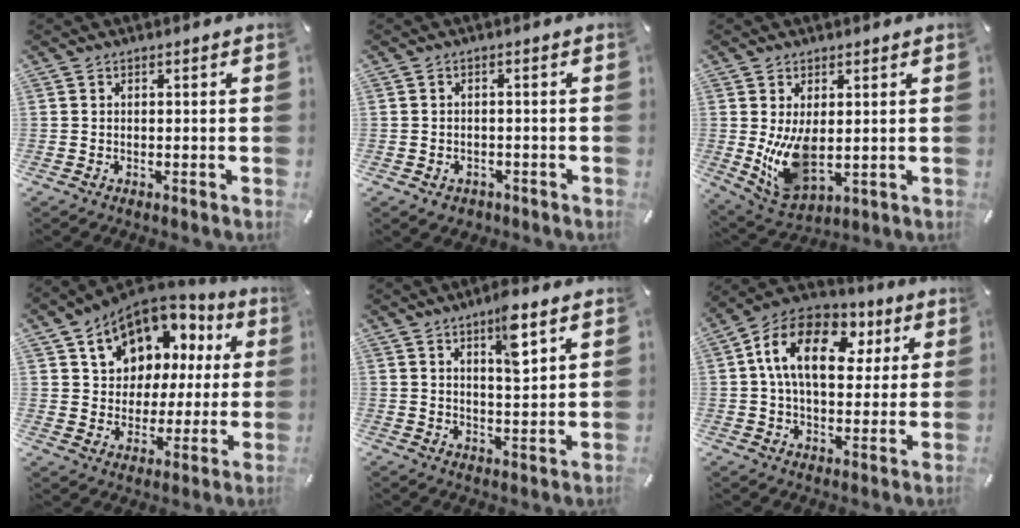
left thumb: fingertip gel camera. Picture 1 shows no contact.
{"total": 2.4, "force": [-1.3, 1.9, 0.7], "torque": [-0.010, 0.006, -0.026]}
{"total": 11.1, "force": [0.8, 6.7, 8.8], "torque": [-0.174, -0.018, 0.020]}
{"total": 11.9, "force": [6.6, 9.2, 3.6], "torque": [-0.074, -0.048, 0.122]}
{"total": 8.4, "force": [5.2, 2.2, 6.2], "torque": [-0.095, -0.025, 0.082]}
{"total": 17.1, "force": [5.0, 11.1, 12.0], "torque": [-0.214, -0.002, 0.087]}